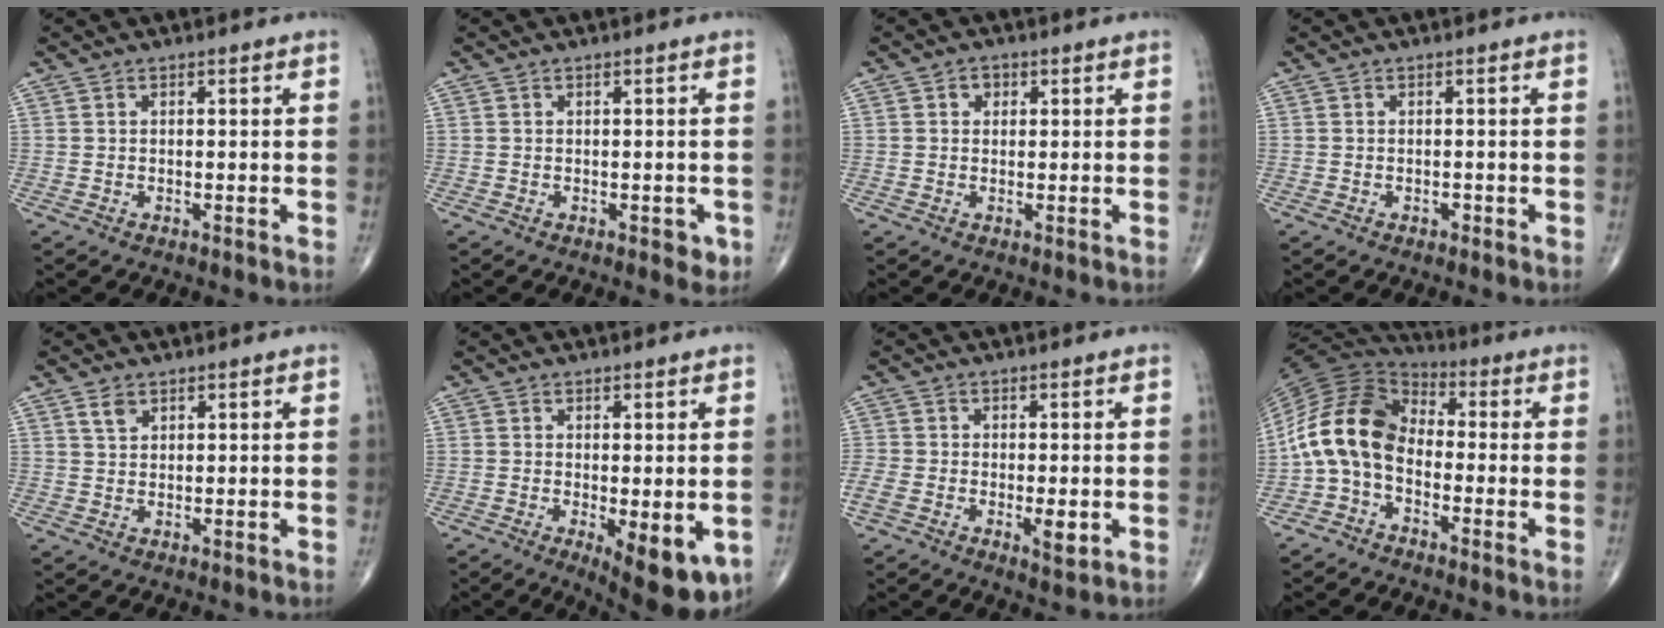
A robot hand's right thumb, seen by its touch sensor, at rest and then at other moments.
{"total": 2.2, "force": [-0.7, 1.3, 1.6], "torque": [-0.006, 0.001, -0.007]}
{"total": 2.0, "force": [0.6, 1.7, 0.9], "torque": [-0.002, 0.001, 0.005]}
{"total": 0.6, "force": [-0.4, 0.4, 0.3], "torque": [-0.002, 0.001, -0.008]}
{"total": 2.4, "force": [1.5, 1.4, 1.3], "torque": [-0.020, -0.006, 0.032]}
{"total": 10.5, "force": [-3.5, 4.0, 9.1], "torque": [-0.112, -0.017, -0.041]}
{"total": 7.2, "force": [-2.1, 3.6, 5.9], "torque": [-0.121, -0.002, -0.039]}
{"total": 13.1, "force": [-2.4, 8.7, 9.5], "torque": [-0.181, 0.053, -0.064]}